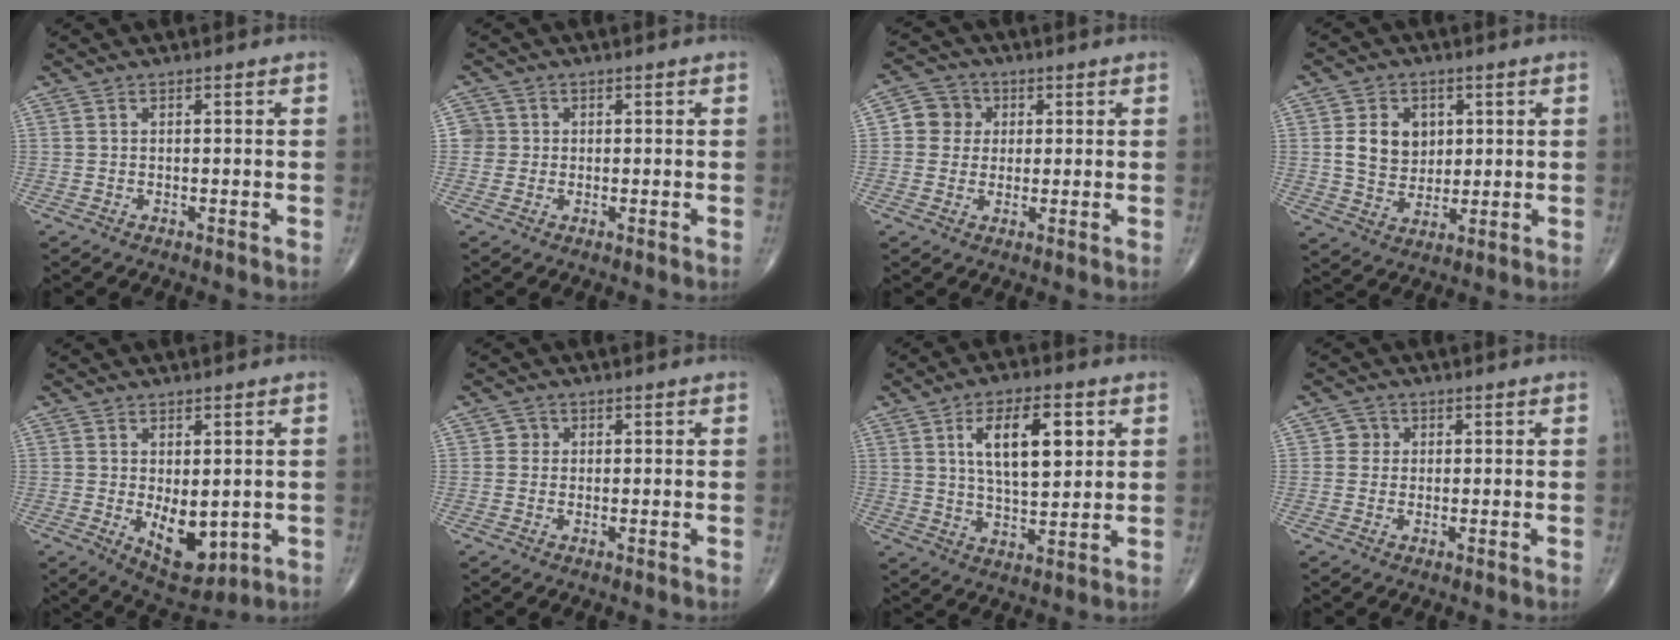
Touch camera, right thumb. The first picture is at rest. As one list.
[{"total": 2.7, "force": [0.1, 2.7, 0.1], "torque": [0.021, 0.007, -0.002]}, {"total": 5.9, "force": [0.9, 5.5, 1.6], "torque": [0.001, 0.007, 0.006]}, {"total": 8.6, "force": [1.9, 6.8, 4.9], "torque": [-0.052, -0.011, 0.040]}, {"total": 8.7, "force": [-1.0, 4.7, 7.3], "torque": [-0.080, -0.015, 0.005]}, {"total": 1.6, "force": [0.2, 1.5, 0.3], "torque": [0.004, 0.003, -0.001]}, {"total": 12.5, "force": [4.0, 5.5, 10.5], "torque": [-0.157, -0.014, 0.071]}, {"total": 2.3, "force": [0.4, 2.3, 0.4], "torque": [0.009, 0.004, -0.001]}]